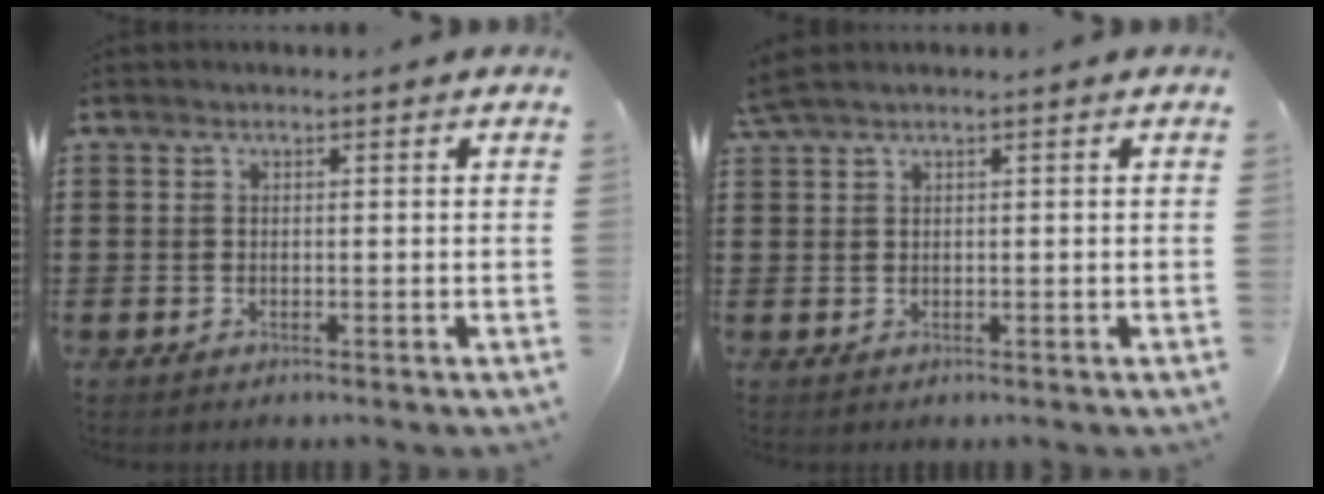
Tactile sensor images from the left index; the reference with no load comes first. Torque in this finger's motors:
{"motor_torque": [0.72, -0.83, 0.04, 0.02]}